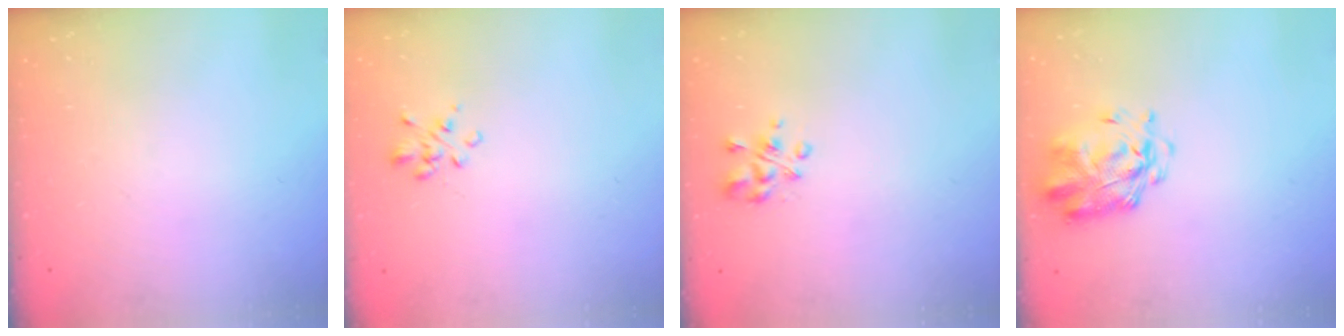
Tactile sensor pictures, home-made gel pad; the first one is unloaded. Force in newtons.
{"total": 1.4, "press": 1.3, "slide": 0.6}
{"total": 3.9, "press": 3.9, "slide": 0.4}
{"total": 3.1, "press": 3.0, "slide": 0.8}